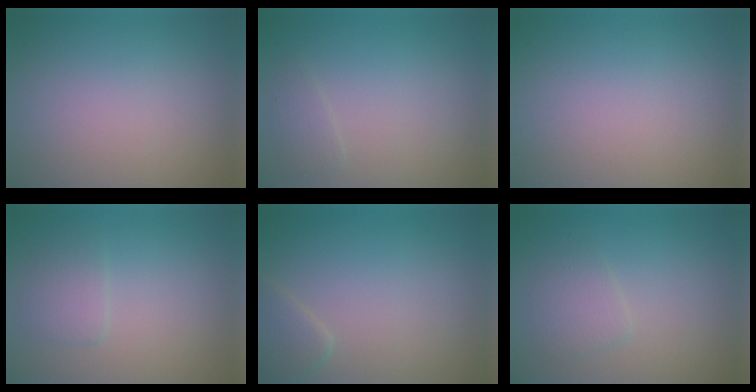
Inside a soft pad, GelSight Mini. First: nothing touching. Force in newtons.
{"total": 1.1, "press": 1.1, "slide": 0.0}
{"total": 0.0}
{"total": 1.6, "press": 1.6, "slide": 0.3}
{"total": 1.9, "press": 1.9, "slide": 0.1}
{"total": 1.8, "press": 1.8, "slide": 0.1}